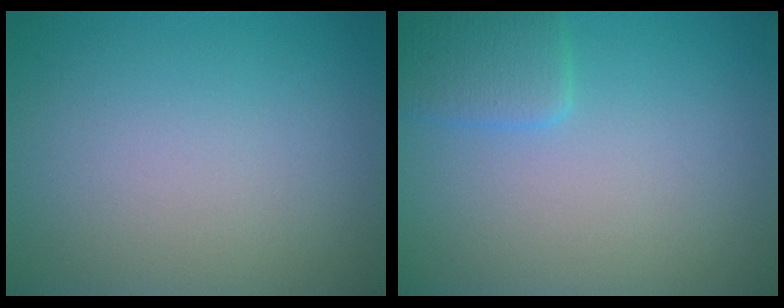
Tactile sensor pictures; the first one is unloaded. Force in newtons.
{"total": 2.1, "press": 2.1, "slide": 0.1}